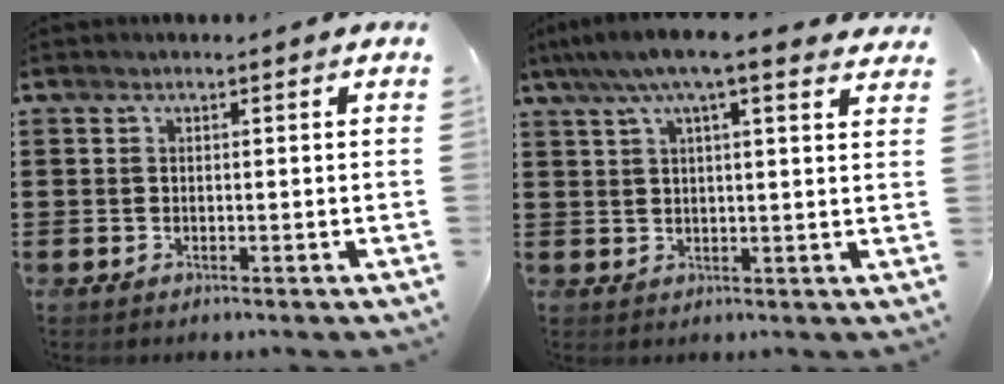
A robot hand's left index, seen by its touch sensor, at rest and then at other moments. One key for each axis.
{"total": 7.0, "fx": 5.2, "fy": 1.0, "fz": 4.6, "tx": -0.103, "ty": -0.006, "tz": 0.090}